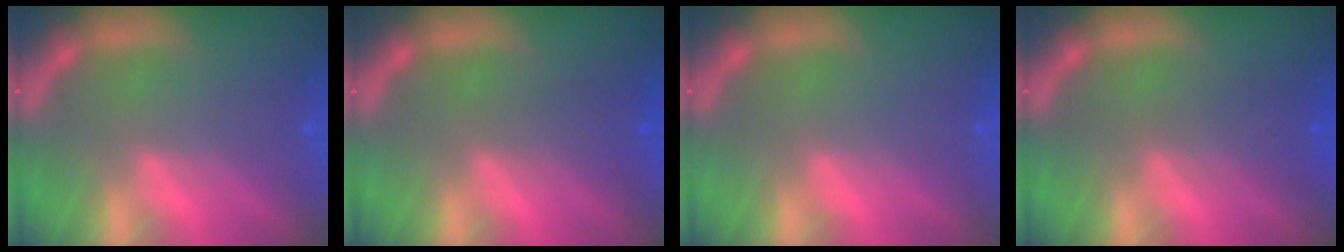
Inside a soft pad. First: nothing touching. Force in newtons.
{"total": 2.0}
{"total": 0.0}
{"total": 2.5}